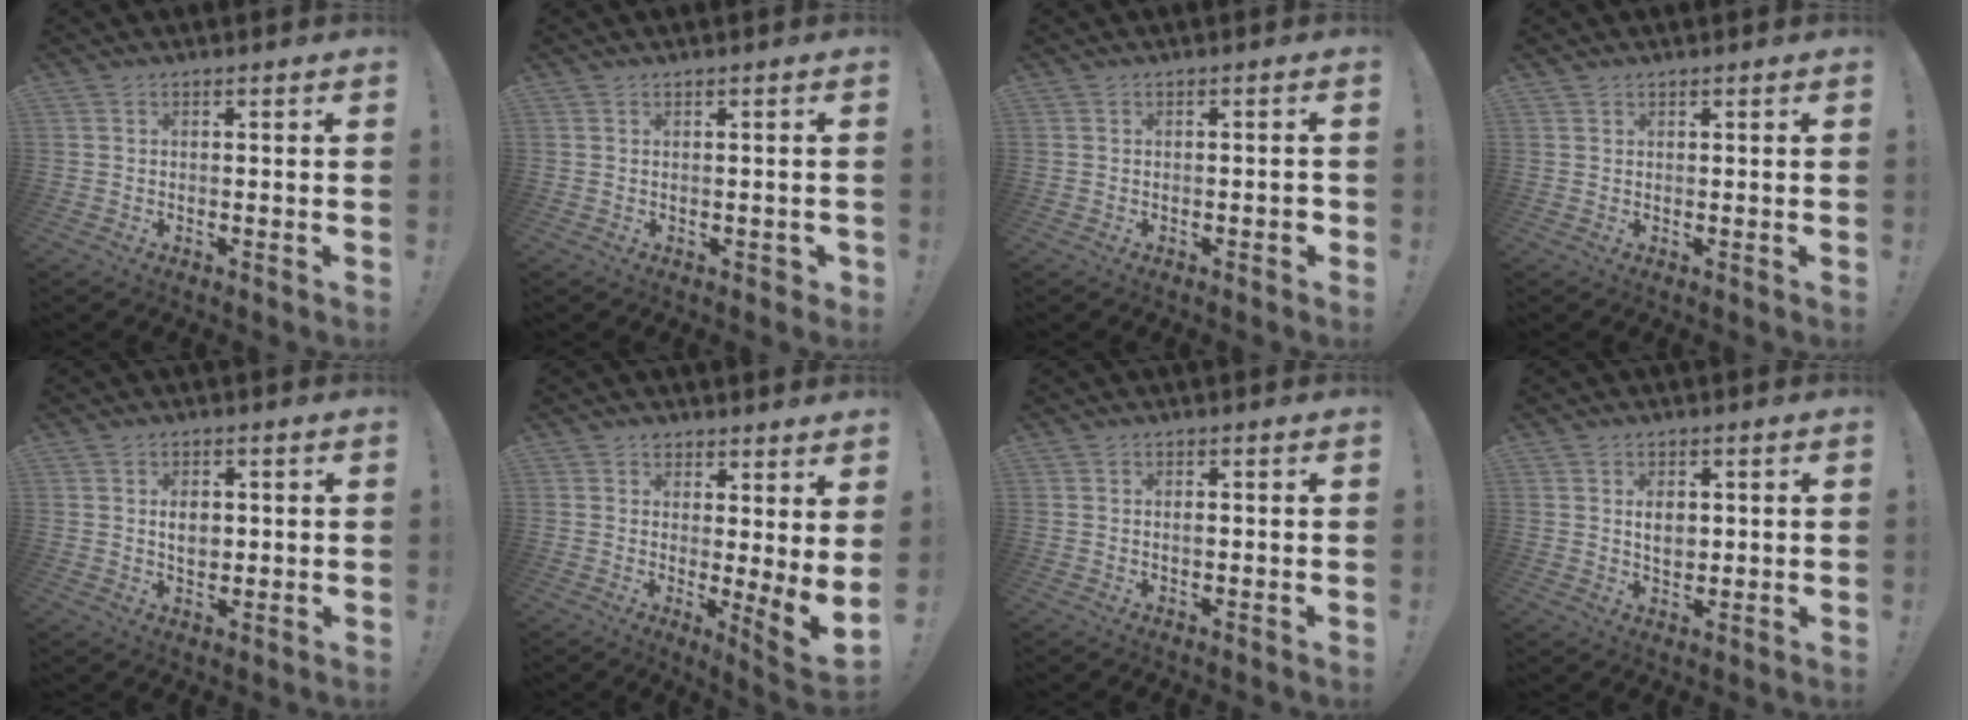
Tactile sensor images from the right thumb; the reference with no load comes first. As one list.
[{"total": 1.5, "force": [-0.2, 1.0, 1.1], "torque": [-0.014, 0.004, -0.003]}, {"total": 1.5, "force": [-0.7, 0.6, 1.2], "torque": [-0.019, 0.006, -0.011]}, {"total": 0.7, "force": [0.6, 0.2, 0.2], "torque": [0.005, -0.004, 0.010]}, {"total": 4.3, "force": [0.4, 3.1, 3.0], "torque": [-0.037, -0.001, 0.002]}, {"total": 4.6, "force": [1.3, 0.0, 4.4], "torque": [-0.051, -0.033, 0.022]}, {"total": 0.7, "force": [-0.3, 0.1, 0.7], "torque": [-0.011, 0.001, -0.006]}, {"total": 4.5, "force": [0.8, 3.1, 3.1], "torque": [-0.041, 0.000, 0.010]}]